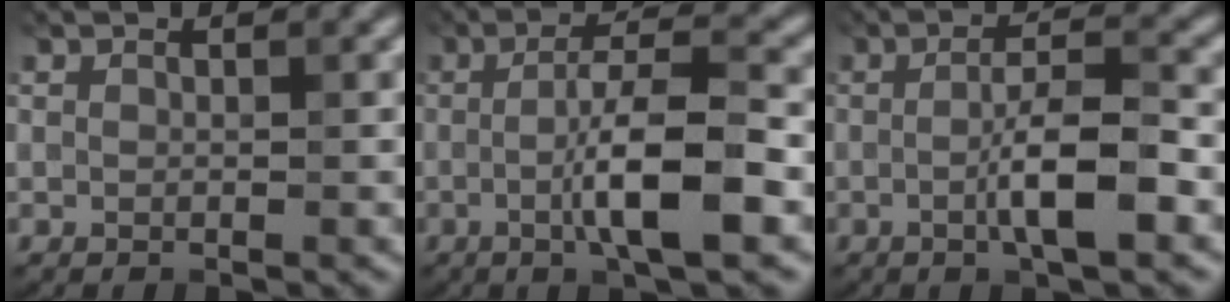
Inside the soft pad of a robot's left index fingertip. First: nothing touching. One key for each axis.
{"total": 6.9, "fx": -1.8, "fy": 0.9, "fz": 6.5, "tx": -0.113, "ty": 0.015, "tz": -0.038}
{"total": 5.1, "fx": -1.4, "fy": 0.7, "fz": 4.8, "tx": -0.087, "ty": 0.012, "tz": -0.029}